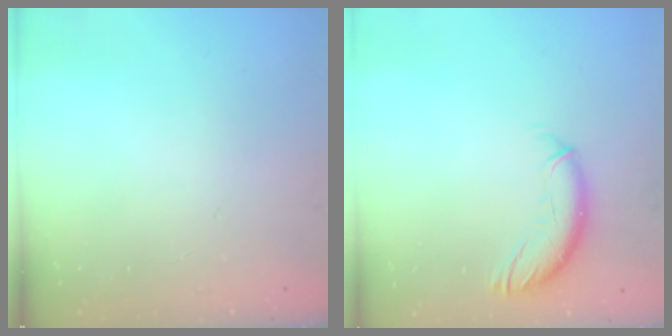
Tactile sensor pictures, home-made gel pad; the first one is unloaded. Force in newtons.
{"total": 11.2, "press": 11.1, "slide": 1.7}